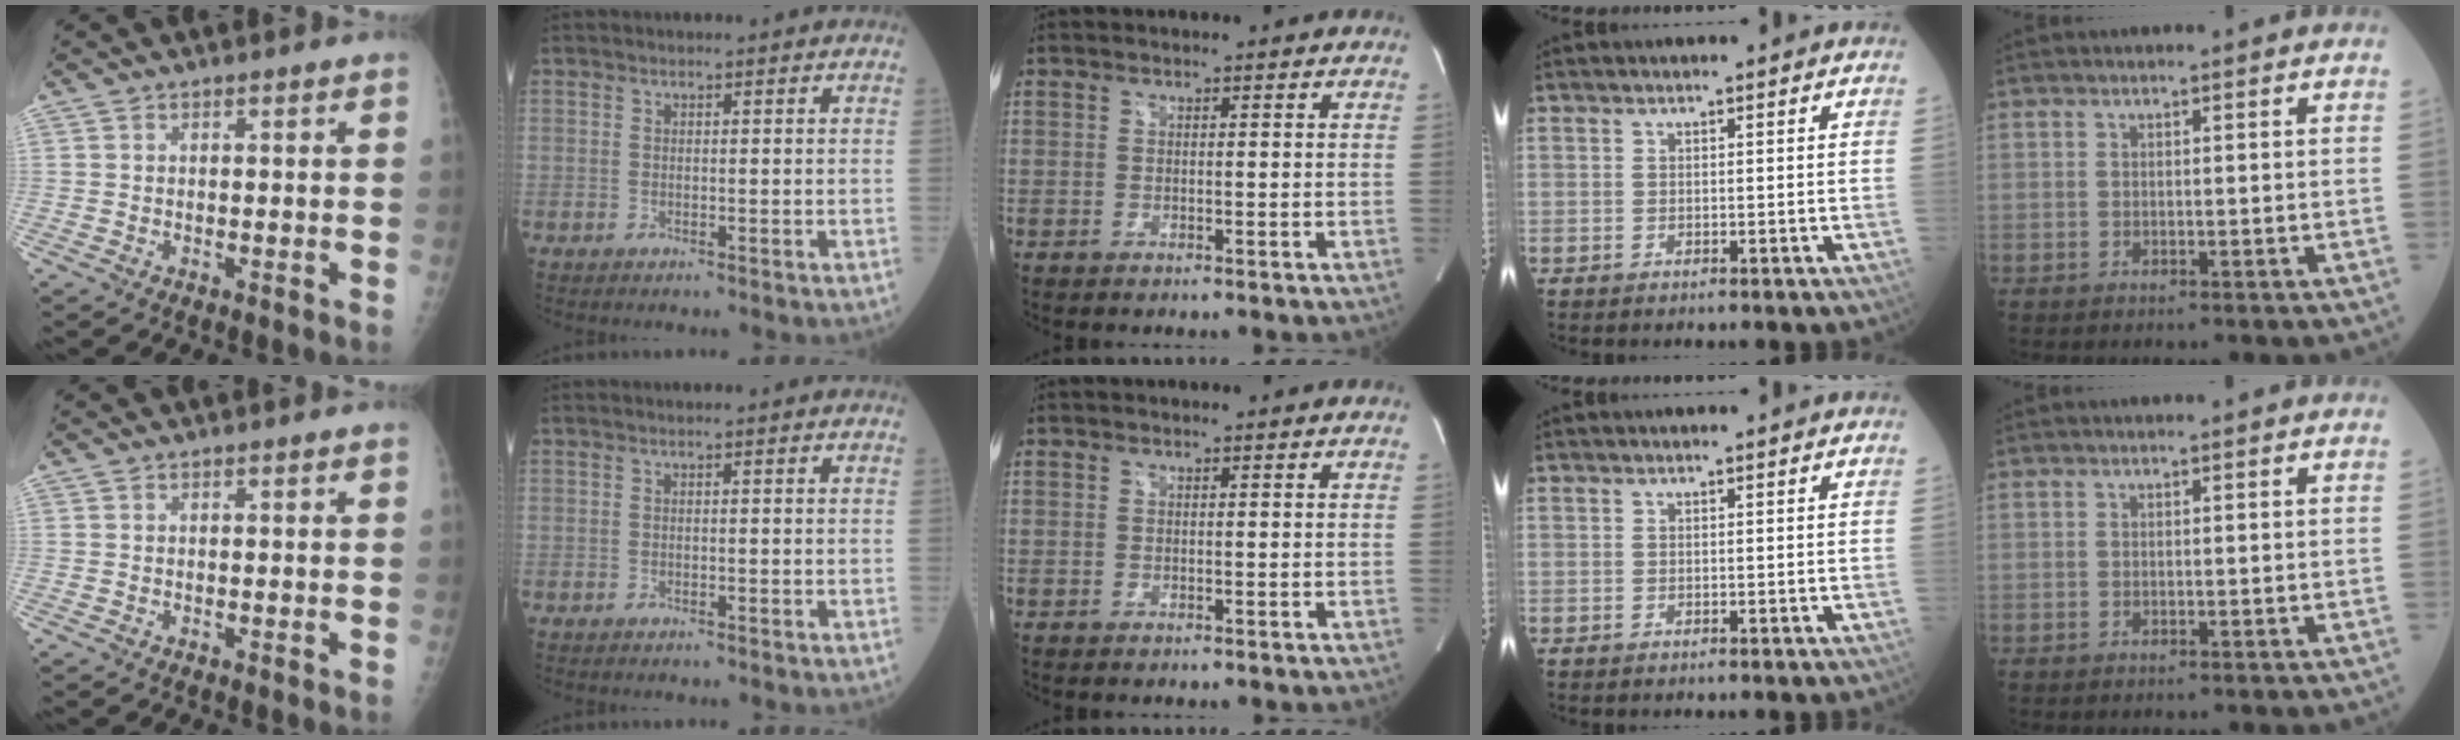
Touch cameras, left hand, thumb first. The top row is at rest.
{}